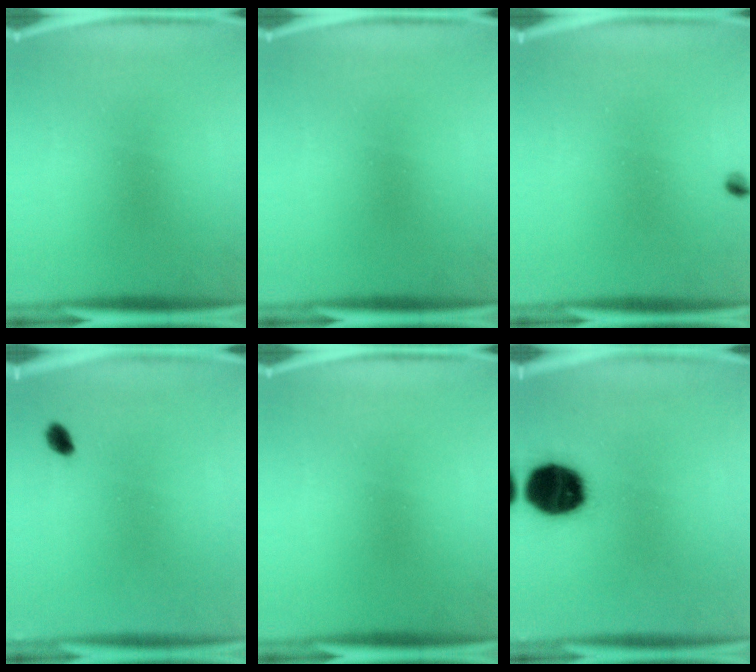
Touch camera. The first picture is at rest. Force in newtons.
{"total": 0.0}
{"total": 1.0}
{"total": 1.9}
{"total": 0.0}
{"total": 16.1}